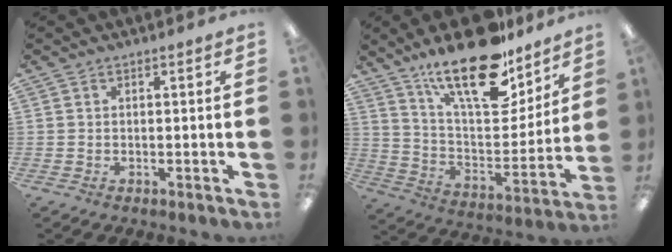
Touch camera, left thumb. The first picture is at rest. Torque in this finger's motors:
{"motor_torque": [1.95, 1.11, 1.48, -1.29, 0.37]}